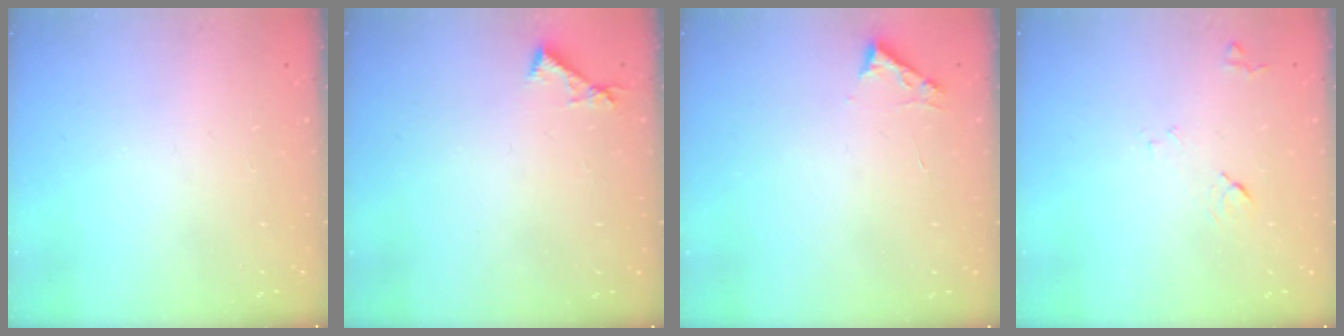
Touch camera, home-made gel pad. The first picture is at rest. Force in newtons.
{"total": 4.2, "press": 4.2, "slide": 0.4}
{"total": 2.7, "press": 2.7, "slide": 0.3}
{"total": 8.0, "press": 7.9, "slide": 0.8}